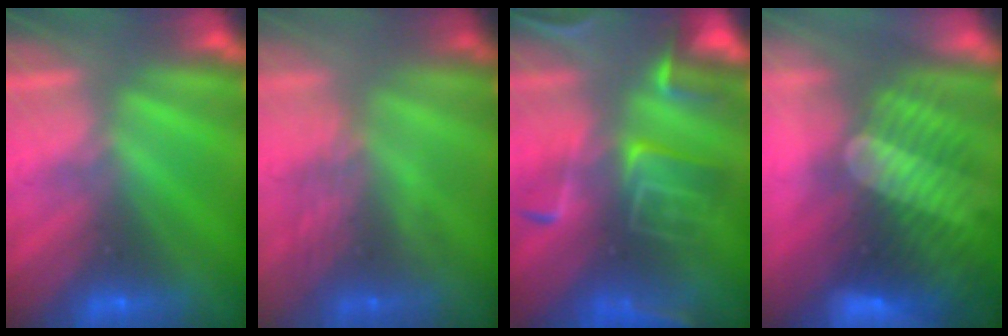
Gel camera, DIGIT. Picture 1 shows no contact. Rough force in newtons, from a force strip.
{"total": 2.9}
{"total": 6.8}
{"total": 11.8}